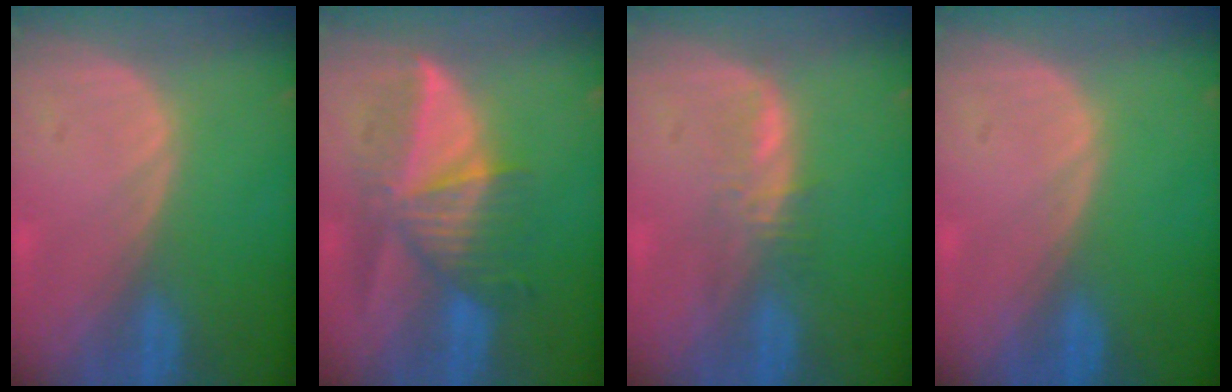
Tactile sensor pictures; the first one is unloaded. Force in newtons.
{"total": 8.0, "press": 7.7, "slide": 2.3}
{"total": 2.9, "press": 2.9, "slide": 0.2}
{"total": 0.0}